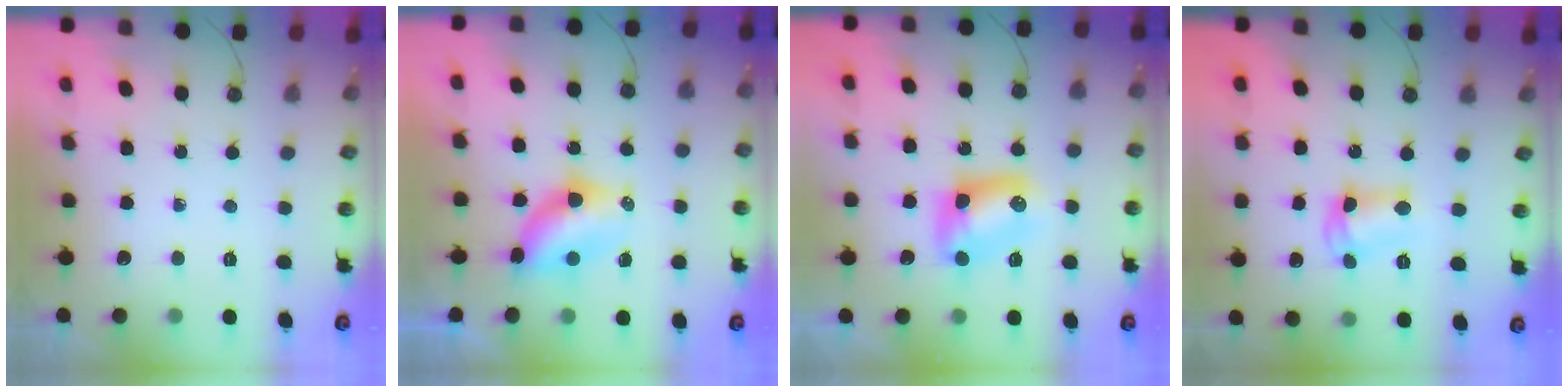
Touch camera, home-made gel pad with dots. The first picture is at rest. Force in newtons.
{"total": 6.4, "press": 6.4, "slide": 0.4}
{"total": 9.2, "press": 9.2, "slide": 0.7}
{"total": 7.4, "press": 7.4, "slide": 0.4}